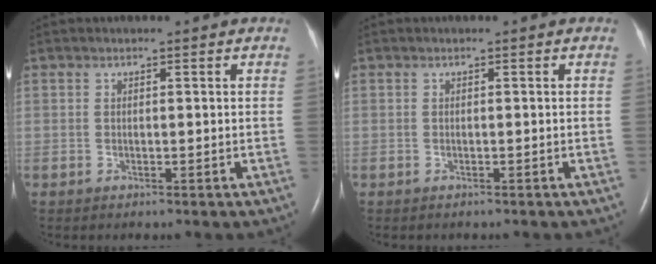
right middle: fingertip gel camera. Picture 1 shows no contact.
{"total": 0.8, "force": [-0.7, 0.3, 0.3], "torque": [-0.015, -0.001, -0.006]}